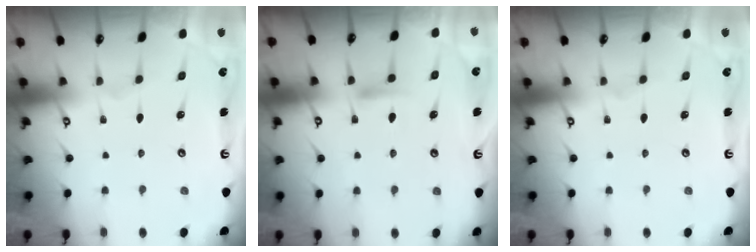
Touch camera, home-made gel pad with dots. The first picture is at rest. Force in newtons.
{"total": 5.4, "press": 5.4, "slide": 0.8}
{"total": 0.0}